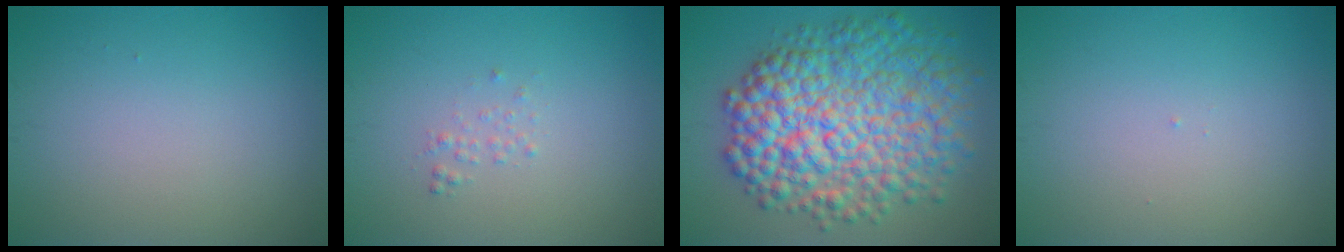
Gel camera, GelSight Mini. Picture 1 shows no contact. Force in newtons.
{"total": 0.7, "press": 0.7, "slide": 0.1}
{"total": 11.8, "press": 11.8, "slide": 0.1}
{"total": 0.0}